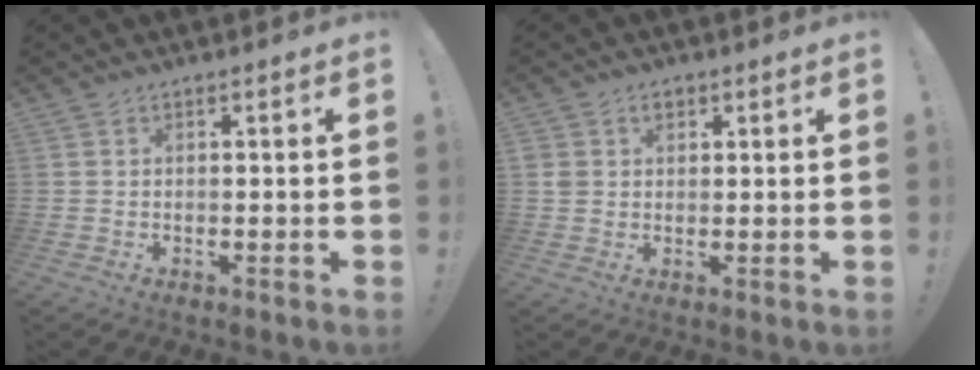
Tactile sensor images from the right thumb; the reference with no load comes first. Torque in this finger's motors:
{"motor_torque": [-0.29, 0.22, 0.35, 0.18, 0.00]}